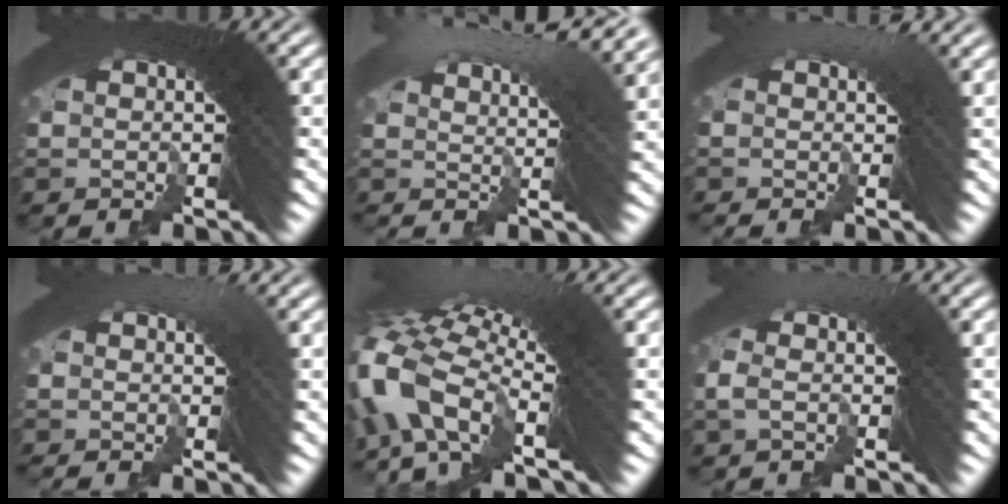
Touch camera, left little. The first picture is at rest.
{"total": 5.6, "force": [3.8, 0.2, 4.1], "torque": [-0.045, 0.021, 0.050]}
{"total": 1.0, "force": [0.0, 0.0, 1.0], "torque": [0.003, 0.010, -0.007]}
{"total": 1.0, "force": [-0.6, 0.0, 0.8], "torque": [0.011, 0.011, -0.017]}
{"total": 5.7, "force": [-2.3, 3.0, 4.3], "torque": [-0.098, -0.008, -0.040]}
{"total": 1.2, "force": [-0.3, -0.5, 1.0], "torque": [-0.006, 0.019, -0.015]}